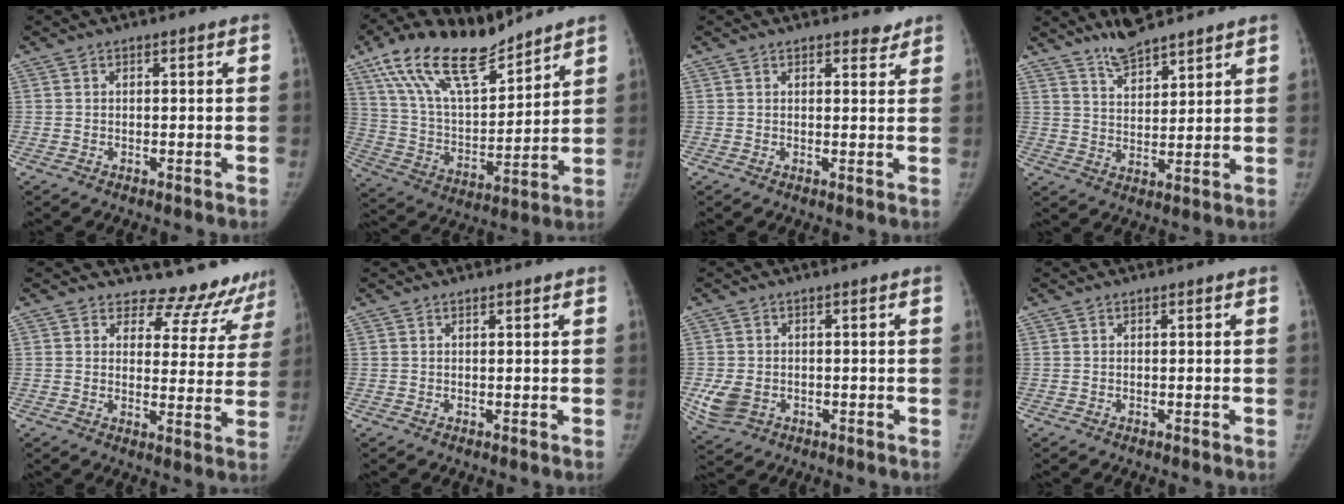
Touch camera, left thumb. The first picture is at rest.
{"total": 19.5, "force": [14.2, 7.3, 11.0], "torque": [-0.173, -0.054, 0.266]}
{"total": 3.1, "force": [2.7, 1.2, 0.9], "torque": [0.010, -0.013, 0.030]}
{"total": 7.8, "force": [6.7, 1.9, 3.5], "torque": [-0.051, -0.038, 0.128]}
{"total": 11.9, "force": [11.2, 4.1, 0.4], "torque": [0.046, -0.096, 0.117]}
{"total": 0.6, "force": [0.6, 0.1, 0.3], "torque": [-0.007, -0.003, 0.010]}
{"total": 5.4, "force": [-1.1, 4.1, 3.3], "torque": [-0.071, -0.004, -0.010]}
{"total": 0.0}